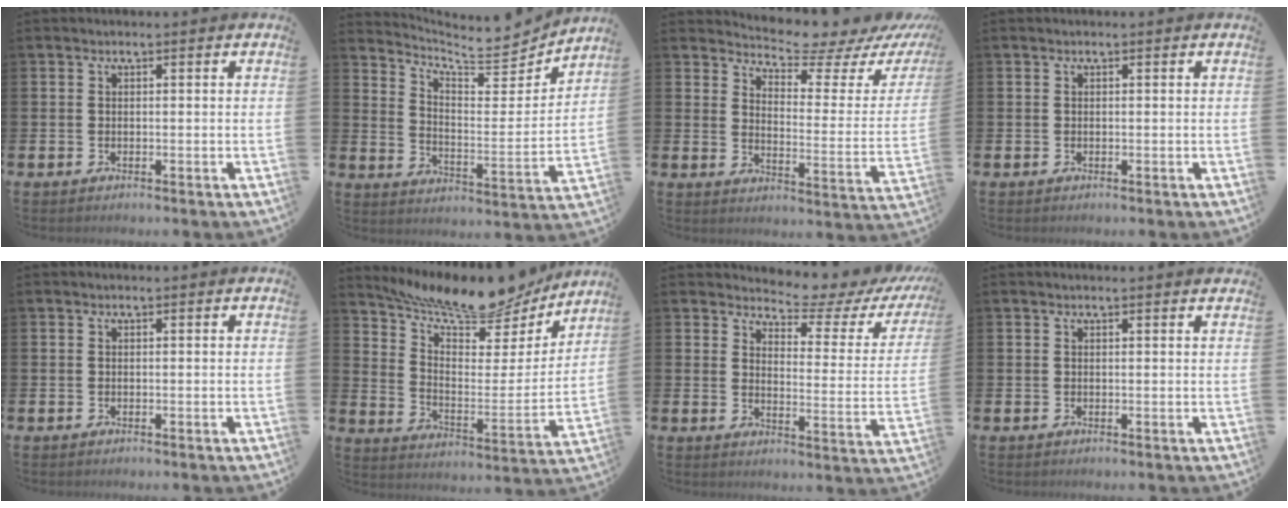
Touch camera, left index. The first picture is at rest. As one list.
[{"total": 7.0, "force": [6.7, 1.4, 1.4], "torque": [-0.043, -0.065, 0.109]}, {"total": 6.6, "force": [6.4, 0.8, 1.6], "torque": [-0.037, -0.061, 0.103]}, {"total": 0.0}, {"total": 0.0}, {"total": 11.5, "force": [10.7, 2.1, 3.7], "torque": [-0.093, -0.083, 0.181]}, {"total": 5.1, "force": [4.8, 1.2, 1.2], "torque": [-0.026, -0.050, 0.073]}, {"total": 0.5, "force": [0.5, -0.1, 0.2], "torque": [0.003, -0.003, 0.008]}]